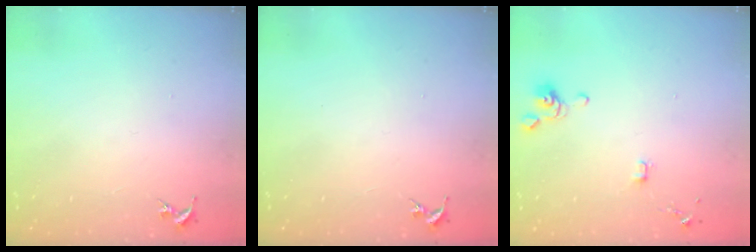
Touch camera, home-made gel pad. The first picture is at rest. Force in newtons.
{"total": 0.0}
{"total": 4.1, "press": 4.0, "slide": 0.7}